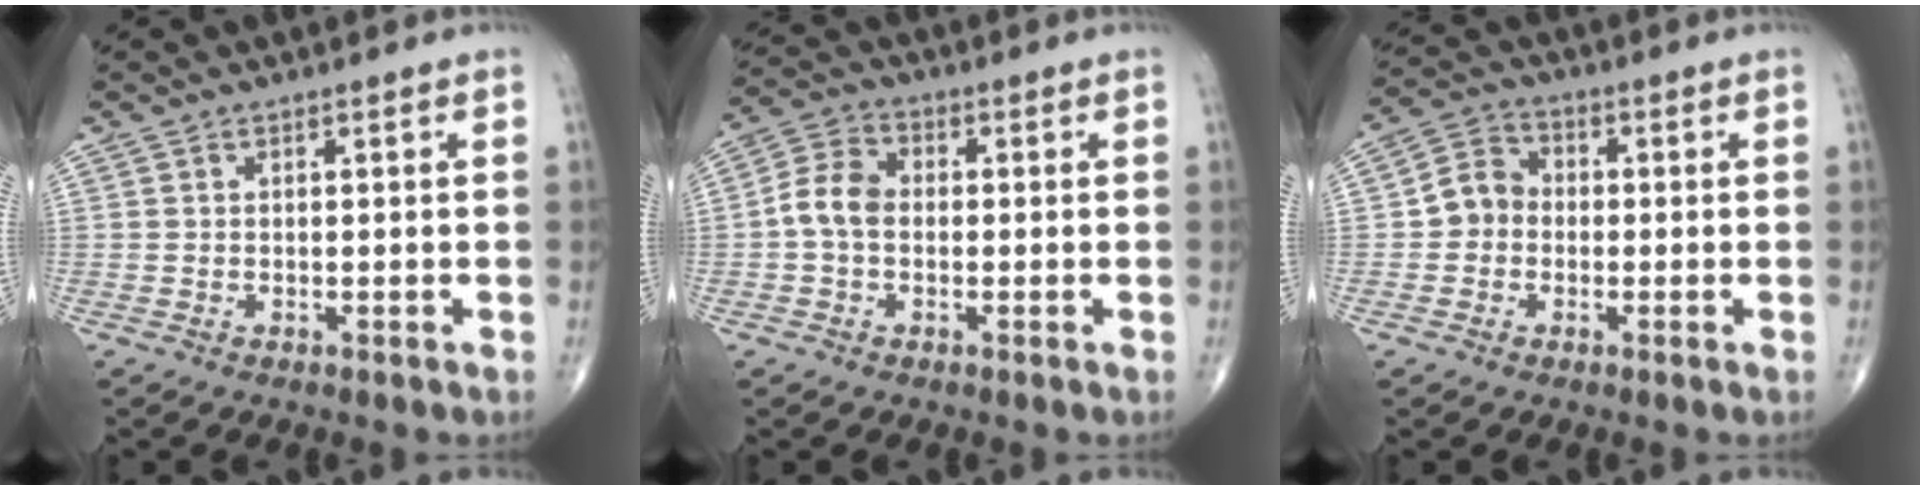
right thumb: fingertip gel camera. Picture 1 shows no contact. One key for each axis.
{"total": 6.5, "fx": -0.6, "fy": 4.7, "fz": 4.4, "tx": -0.081, "ty": 0.022, "tz": -0.023}
{"total": 6.0, "fx": -0.8, "fy": 5.3, "fz": 2.8, "tx": -0.028, "ty": 0.022, "tz": -0.028}